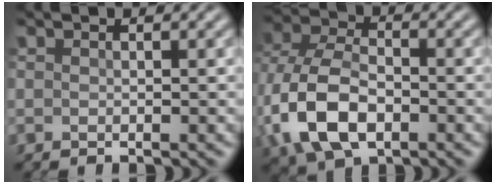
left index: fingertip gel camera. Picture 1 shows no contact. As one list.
[{"total": 10.2, "force": [-3.4, 6.2, 7.3], "torque": [-0.179, -0.007, -0.081]}]